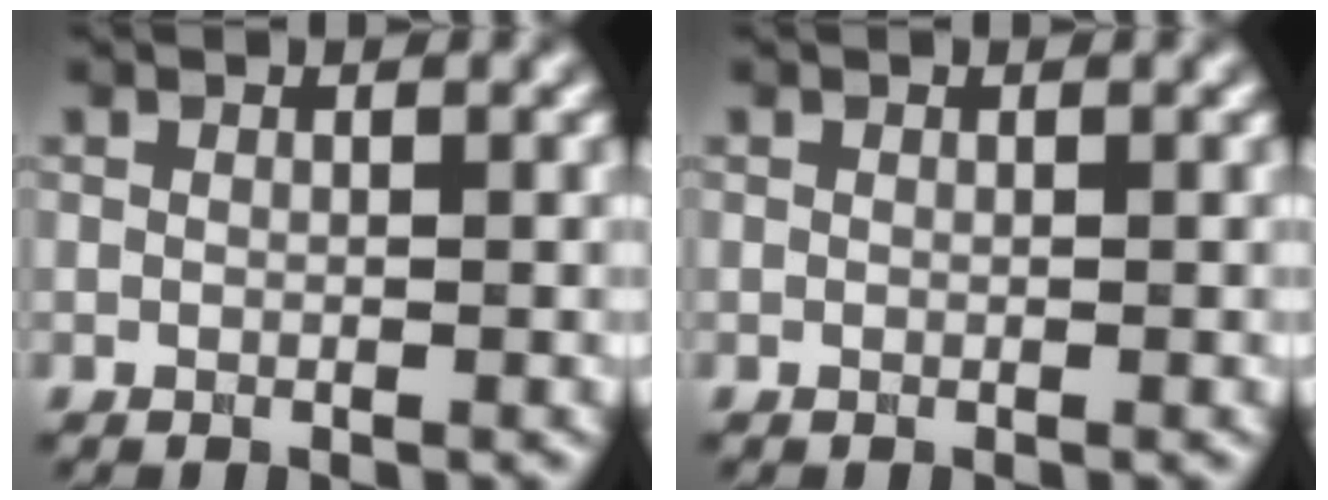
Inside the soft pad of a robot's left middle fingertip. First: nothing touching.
{"total": 0.0}